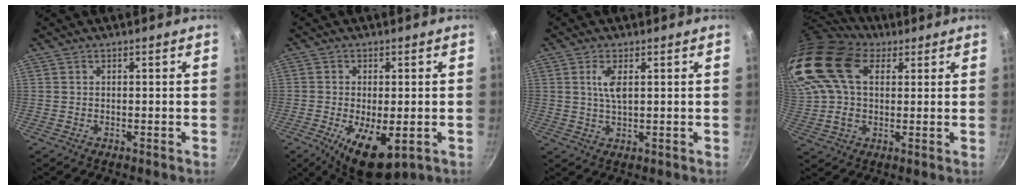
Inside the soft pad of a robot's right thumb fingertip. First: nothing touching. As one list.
[{"total": 10.3, "force": [-3.3, 4.5, 8.7], "torque": [-0.138, -0.009, -0.041]}, {"total": 3.4, "force": [1.1, 1.3, 2.9], "torque": [-0.053, -0.007, 0.024]}, {"total": 19.6, "force": [8.1, 12.3, 13.0], "torque": [-0.264, 0.014, 0.146]}]